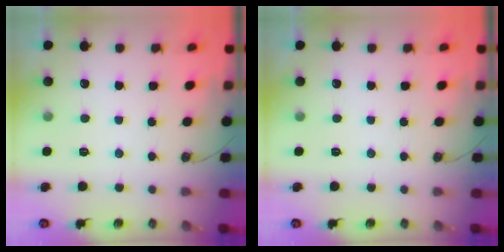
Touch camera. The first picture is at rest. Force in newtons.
{"total": 0.0}